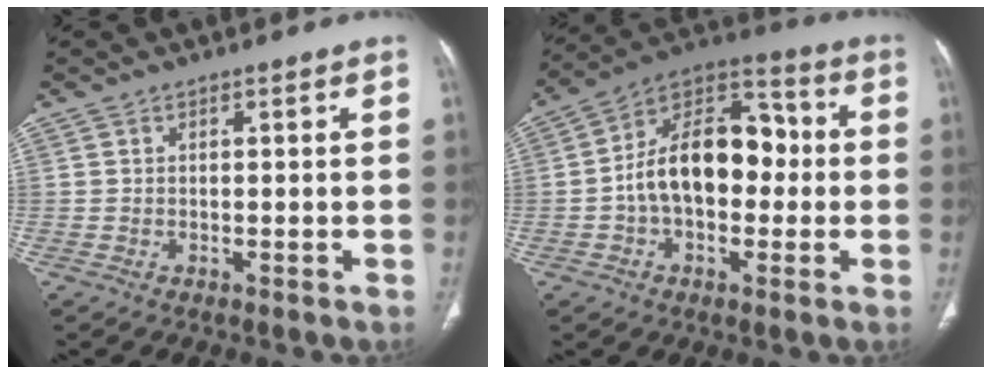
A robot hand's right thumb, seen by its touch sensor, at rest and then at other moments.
{"total": 17.0, "force": [-0.7, 10.8, 13.1], "torque": [-0.188, 0.046, -0.020]}